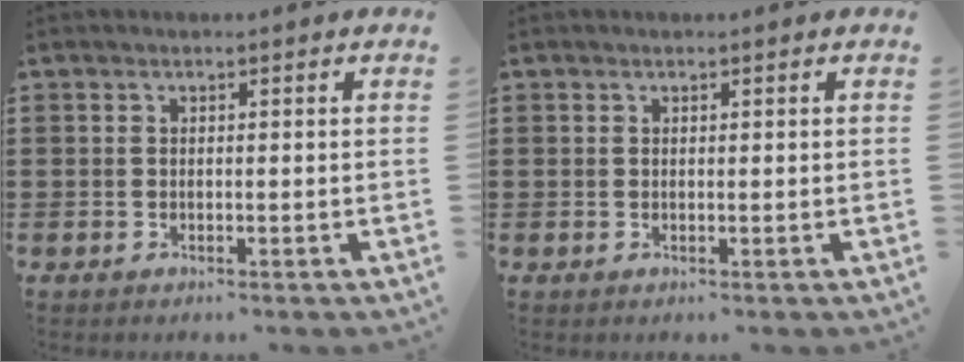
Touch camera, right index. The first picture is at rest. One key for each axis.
{"total": 0.0}